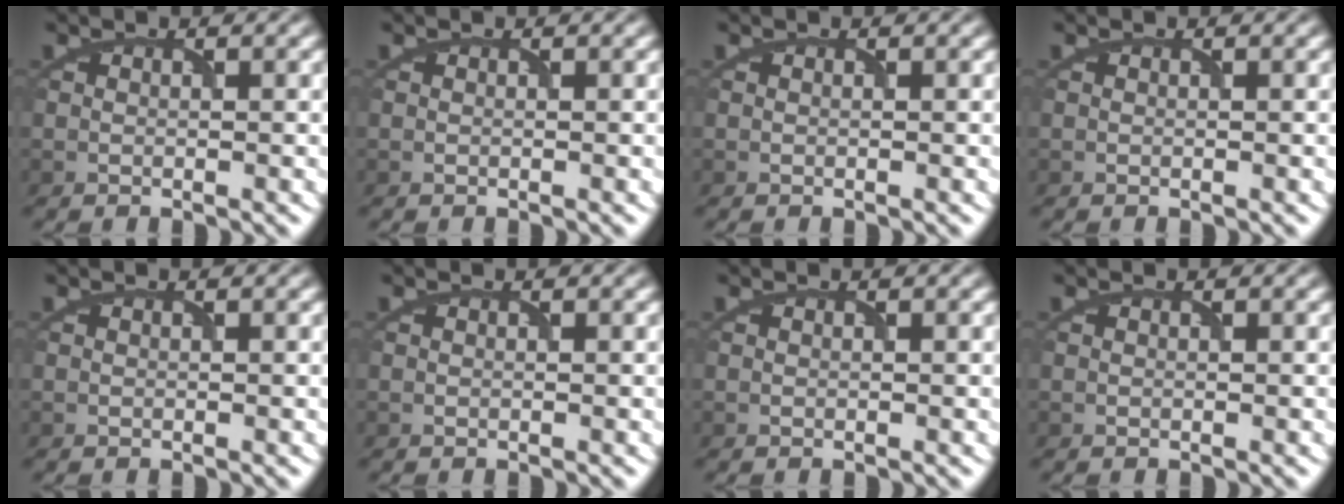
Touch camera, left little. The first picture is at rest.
{"total": 0.0}
{"total": 0.0}
{"total": 0.0}
{"total": 0.0}
{"total": 0.0}
{"total": 0.0}
{"total": 0.0}